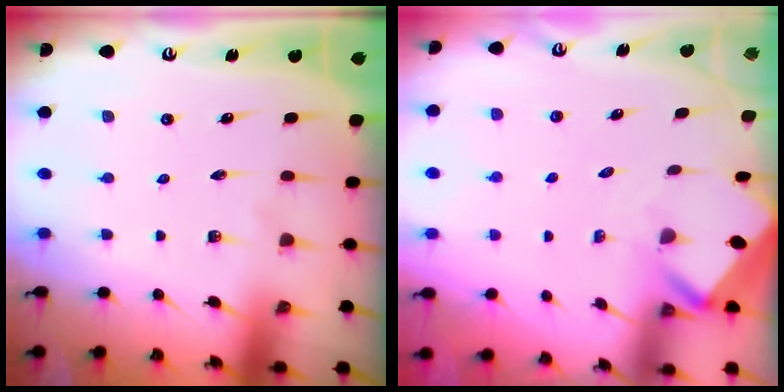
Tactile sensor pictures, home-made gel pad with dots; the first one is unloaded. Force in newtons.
{"total": 2.7, "press": 2.6, "slide": 0.3}